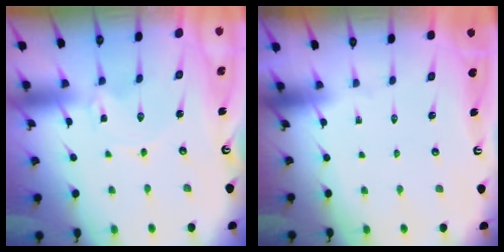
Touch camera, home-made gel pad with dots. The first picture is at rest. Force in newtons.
{"total": 0.0}